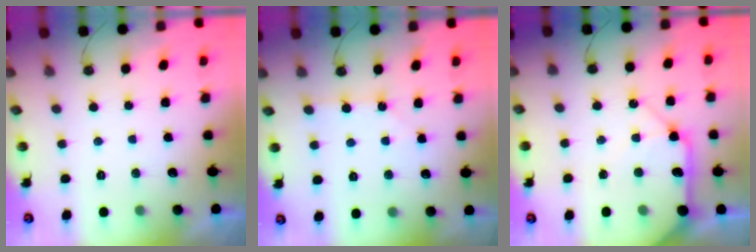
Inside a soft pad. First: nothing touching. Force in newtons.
{"total": 1.5, "press": 1.5, "slide": 0.2}
{"total": 14.3, "press": 14.2, "slide": 2.2}